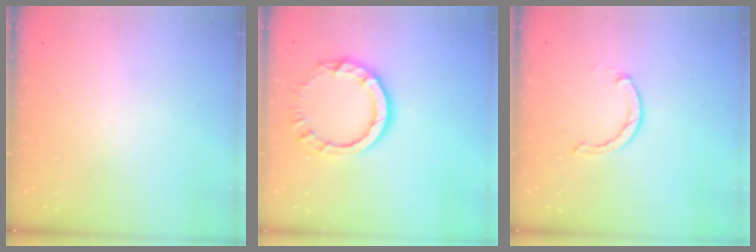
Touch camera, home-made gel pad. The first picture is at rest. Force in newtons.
{"total": 8.7, "press": 8.6, "slide": 0.7}
{"total": 1.9, "press": 1.9, "slide": 0.3}